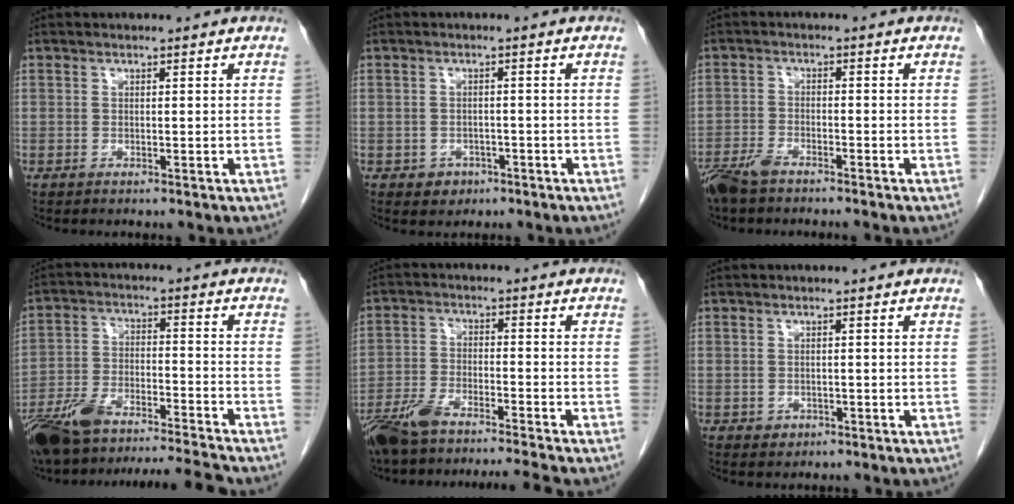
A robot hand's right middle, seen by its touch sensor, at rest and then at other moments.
{"total": 2.5, "force": [-1.3, 2.0, 0.6], "torque": [-0.008, 0.007, -0.013]}
{"total": 5.2, "force": [-4.4, 1.2, 2.5], "torque": [-0.051, -0.010, -0.084]}
{"total": 14.5, "force": [-12.9, 0.4, 6.4], "torque": [-0.128, 0.009, -0.226]}
{"total": 9.9, "force": [-8.7, -0.2, 4.7], "torque": [-0.088, -0.010, -0.153]}
{"total": 1.3, "force": [-0.5, 1.1, 0.3], "torque": [-0.005, 0.003, -0.003]}